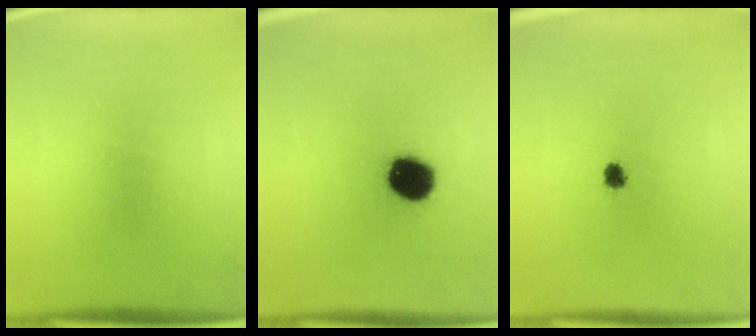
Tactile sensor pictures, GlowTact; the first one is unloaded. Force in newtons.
{"total": 11.5}
{"total": 2.1}